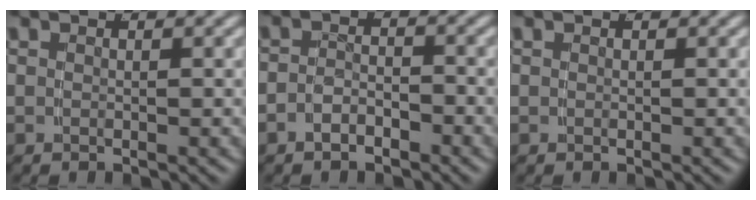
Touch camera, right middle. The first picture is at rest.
{"total": 2.4, "force": [-1.8, 1.2, 0.9], "torque": [-0.016, -0.004, -0.031]}
{"total": 0.0}